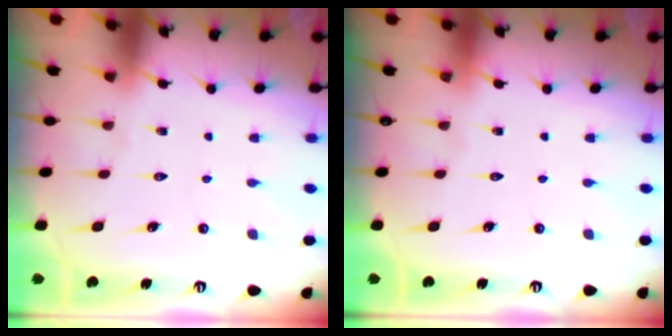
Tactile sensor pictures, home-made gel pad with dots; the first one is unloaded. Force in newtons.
{"total": 0.0}